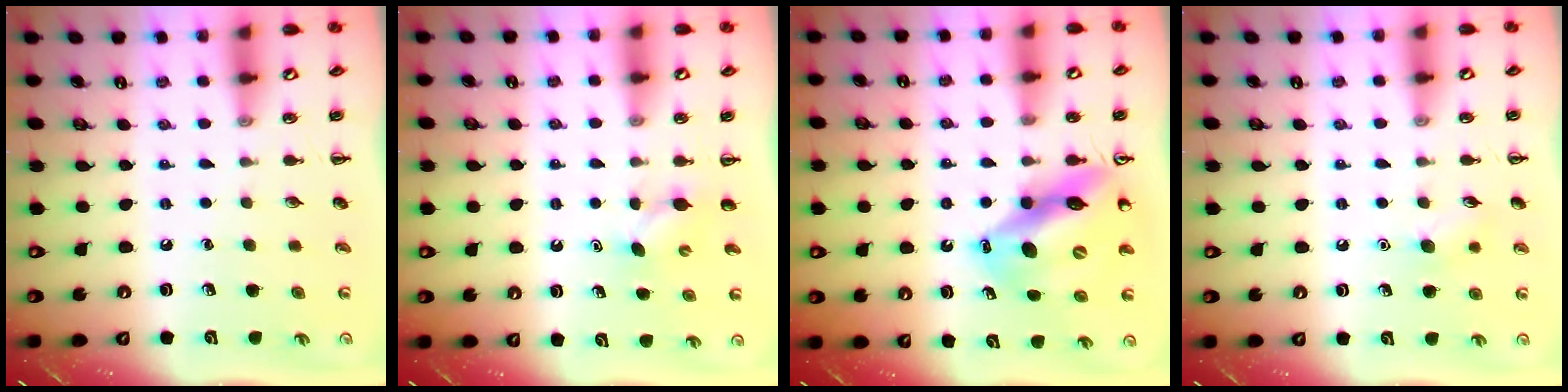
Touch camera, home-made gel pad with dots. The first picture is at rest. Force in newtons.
{"total": 3.3, "press": 3.2, "slide": 0.9}
{"total": 14.5, "press": 13.8, "slide": 4.6}
{"total": 8.2, "press": 7.9, "slide": 2.0}